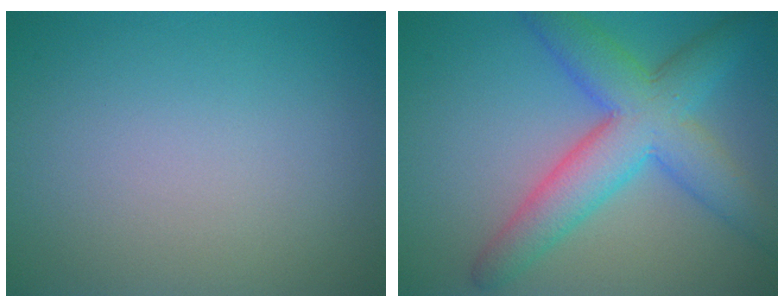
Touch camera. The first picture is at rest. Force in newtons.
{"total": 7.7, "press": 7.7, "slide": 0.1}